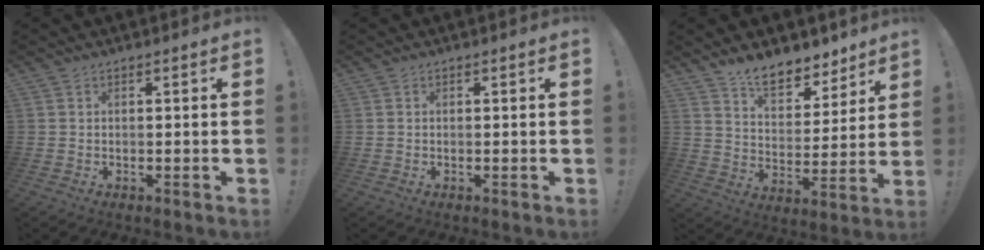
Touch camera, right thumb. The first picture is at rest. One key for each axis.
{"total": 0.0}
{"total": 11.3, "fx": 9.3, "fy": 4.9, "fz": 4.1, "tx": -0.069, "ty": -0.068, "tz": 0.173}